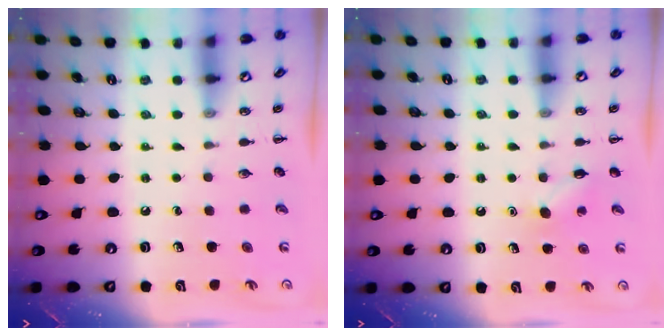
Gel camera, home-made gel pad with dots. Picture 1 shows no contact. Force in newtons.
{"total": 5.3, "press": 5.1, "slide": 1.5}